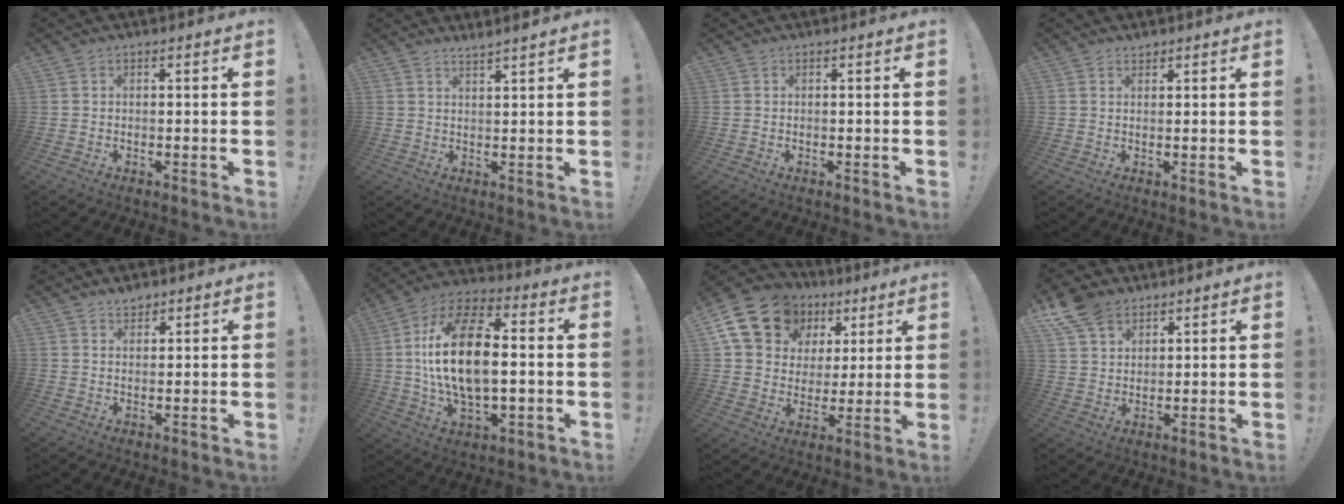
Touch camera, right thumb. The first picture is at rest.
{"total": 2.4, "force": [2.2, -0.5, 1.0], "torque": [-0.017, -0.014, 0.037]}
{"total": 0.0}
{"total": 1.3, "force": [1.1, 0.6, 0.3], "torque": [0.003, -0.005, 0.020]}
{"total": 2.7, "force": [2.3, 1.2, 0.5], "torque": [0.001, -0.016, 0.041]}
{"total": 20.9, "force": [0.7, 11.1, 17.7], "torque": [-0.326, 0.005, 0.004]}
{"total": 18.1, "force": [8.8, 13.6, 8.1], "torque": [-0.134, -0.039, 0.182]}
{"total": 9.2, "force": [6.4, 5.7, 3.5], "torque": [-0.075, -0.028, 0.128]}